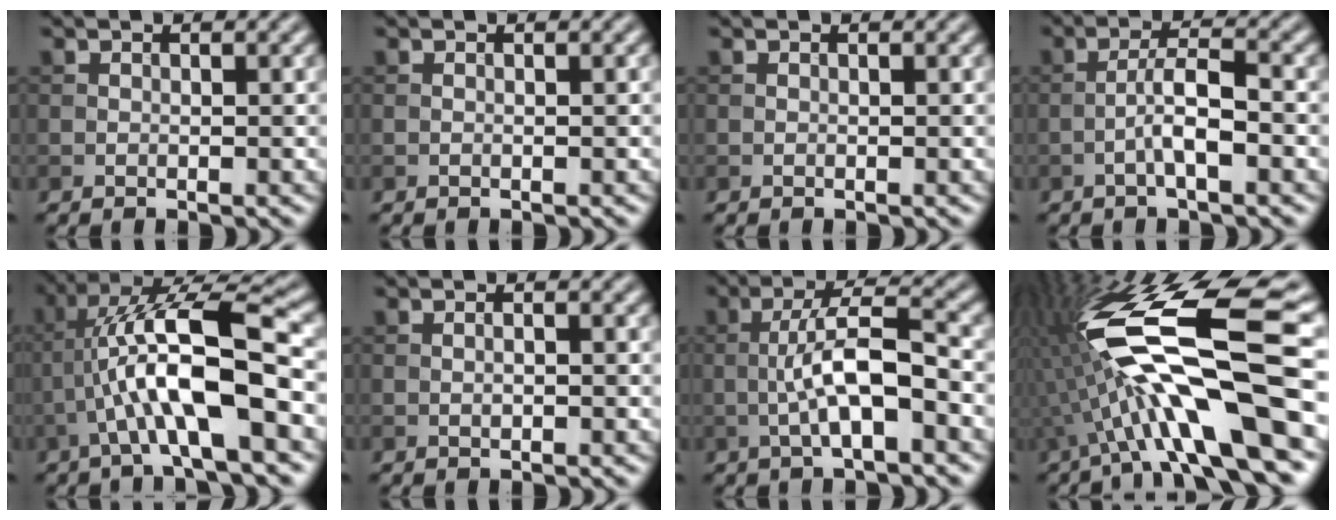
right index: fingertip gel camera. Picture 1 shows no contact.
{"total": 0.0}
{"total": 0.0}
{"total": 3.5, "force": [-1.3, 0.7, 3.2], "torque": [-0.059, 0.012, -0.028]}
{"total": 9.7, "force": [-1.9, 2.3, 9.2], "torque": [-0.172, 0.022, -0.034]}
{"total": 0.8, "force": [-0.1, 0.3, 0.7], "torque": [-0.012, -0.004, -0.003]}
{"total": 6.0, "force": [-1.5, 1.5, 5.6], "torque": [-0.105, 0.017, -0.029]}
{"total": 14.3, "force": [-2.2, 3.1, 13.8], "torque": [-0.262, 0.025, -0.042]}